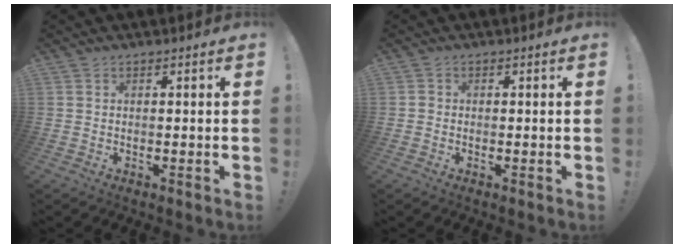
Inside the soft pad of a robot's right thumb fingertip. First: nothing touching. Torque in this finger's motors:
{"motor_torque": [-0.02, -0.12, -0.03, 0.12, 0.01]}